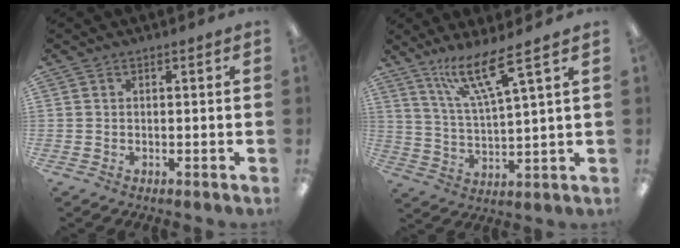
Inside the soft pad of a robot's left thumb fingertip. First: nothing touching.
{"total": 12.1, "force": [8.2, 1.6, 8.6], "torque": [-0.171, -0.034, 0.140]}